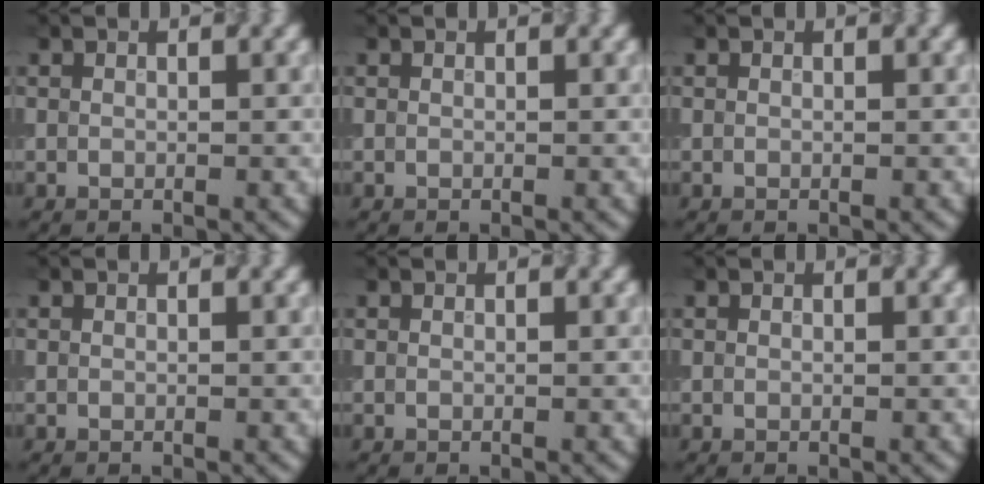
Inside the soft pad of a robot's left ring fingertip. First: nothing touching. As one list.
[{"total": 0.0}, {"total": 0.0}, {"total": 0.0}, {"total": 0.0}, {"total": 0.0}]